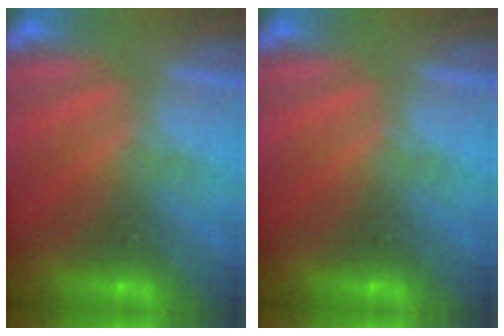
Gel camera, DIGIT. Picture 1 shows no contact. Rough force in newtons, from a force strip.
{"total": 0.0}